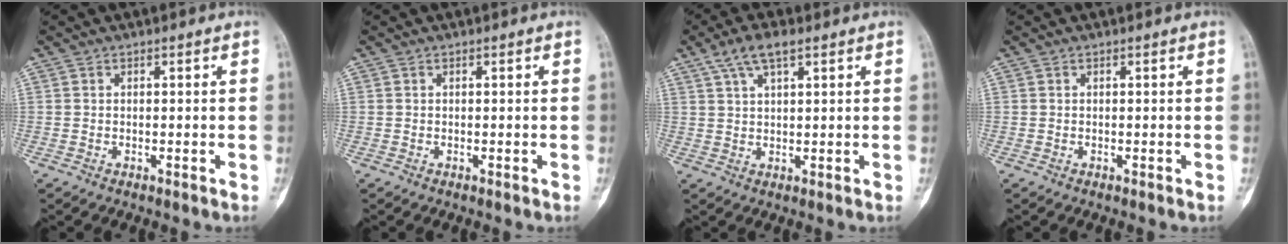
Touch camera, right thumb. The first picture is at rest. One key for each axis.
{"total": 0.0}
{"total": 6.0, "fx": 3.5, "fy": 2.0, "fz": 4.5, "tx": -0.086, "ty": 0.005, "tz": 0.068}
{"total": 0.0}